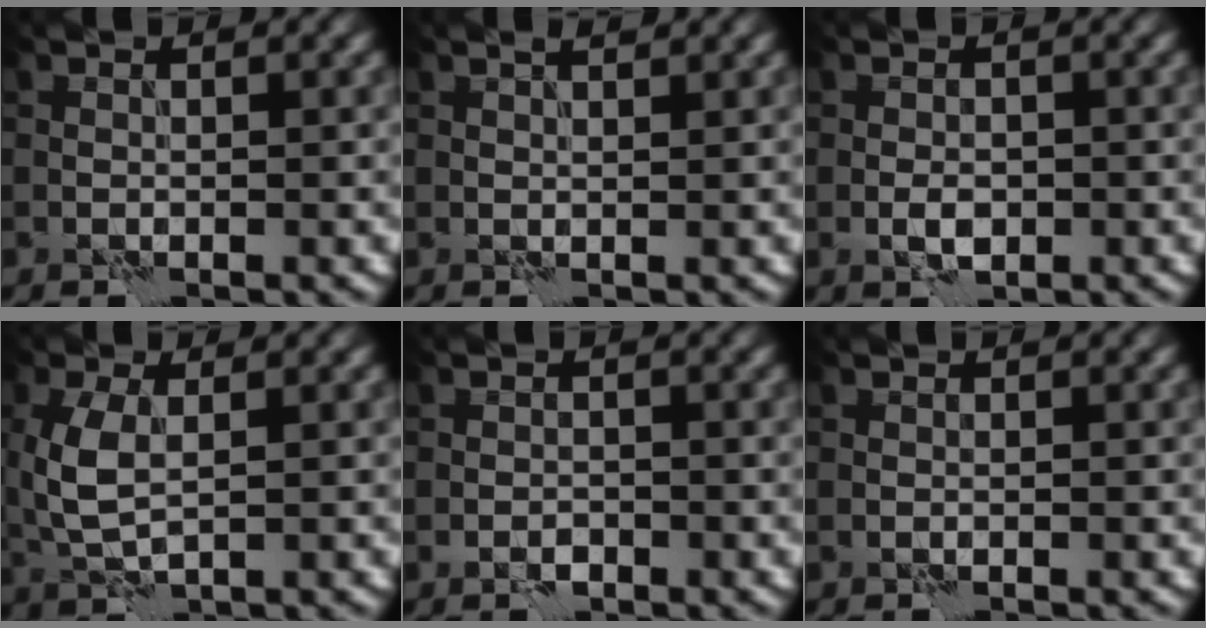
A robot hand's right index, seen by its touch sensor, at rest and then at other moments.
{"total": 1.5, "force": [1.1, 0.4, 0.9], "torque": [-0.010, -0.002, 0.010]}
{"total": 1.6, "force": [-0.5, 0.8, 1.2], "torque": [-0.021, 0.004, -0.010]}
{"total": 4.1, "force": [0.4, 2.0, 3.6], "torque": [-0.089, 0.004, 0.010]}
{"total": 1.2, "force": [-0.8, 0.7, 0.6], "torque": [-0.007, 0.002, -0.015]}
{"total": 0.0}